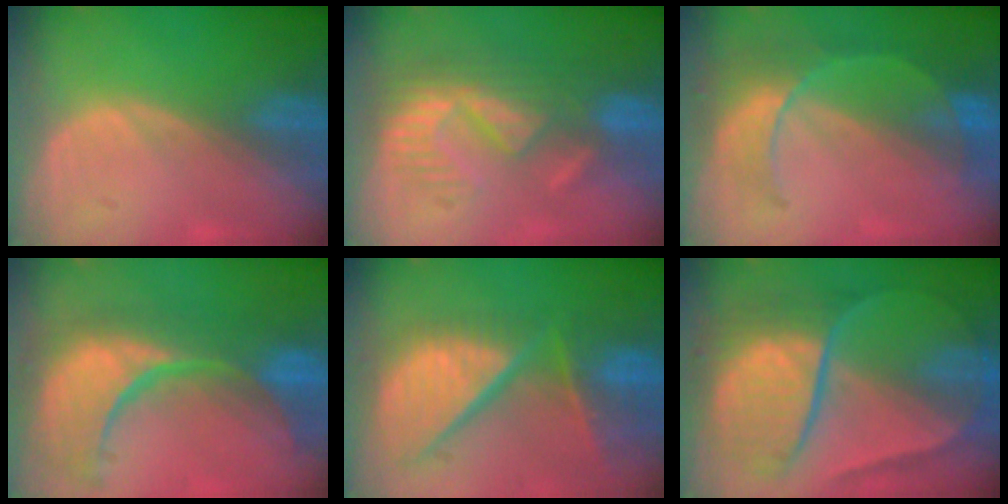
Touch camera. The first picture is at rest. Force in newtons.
{"total": 8.9, "press": 8.1, "slide": 3.6}
{"total": 7.9, "press": 6.9, "slide": 3.9}
{"total": 13.6, "press": 11.8, "slide": 6.8}
{"total": 12.7, "press": 10.5, "slide": 7.1}
{"total": 10.8, "press": 10.7, "slide": 1.1}